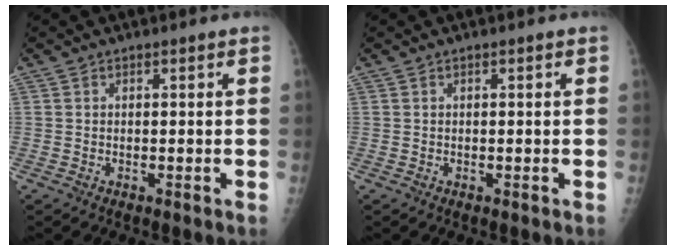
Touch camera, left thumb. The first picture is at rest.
{"total": 0.0}